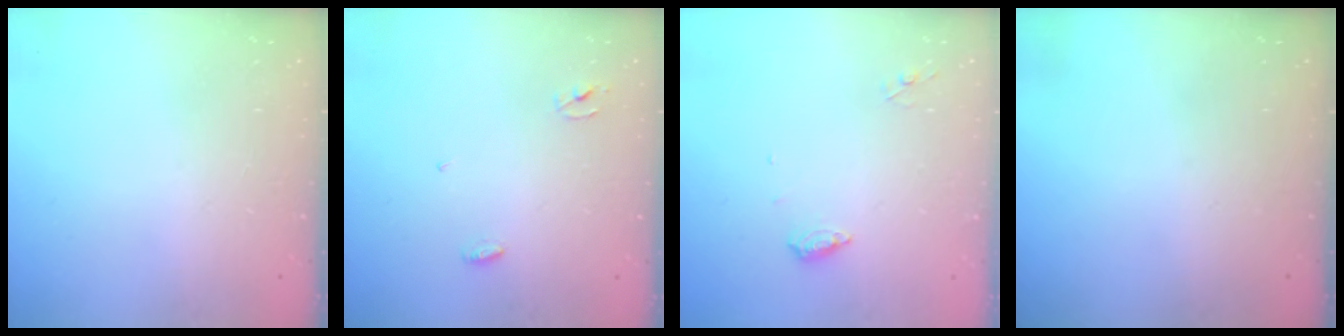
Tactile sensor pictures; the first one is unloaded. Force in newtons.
{"total": 3.3, "press": 3.3, "slide": 0.3}
{"total": 6.3, "press": 6.2, "slide": 0.6}
{"total": 0.0}